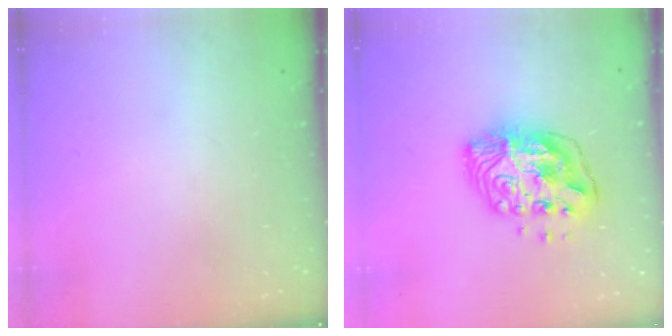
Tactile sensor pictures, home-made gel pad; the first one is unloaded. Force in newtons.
{"total": 13.7, "press": 13.7, "slide": 1.0}